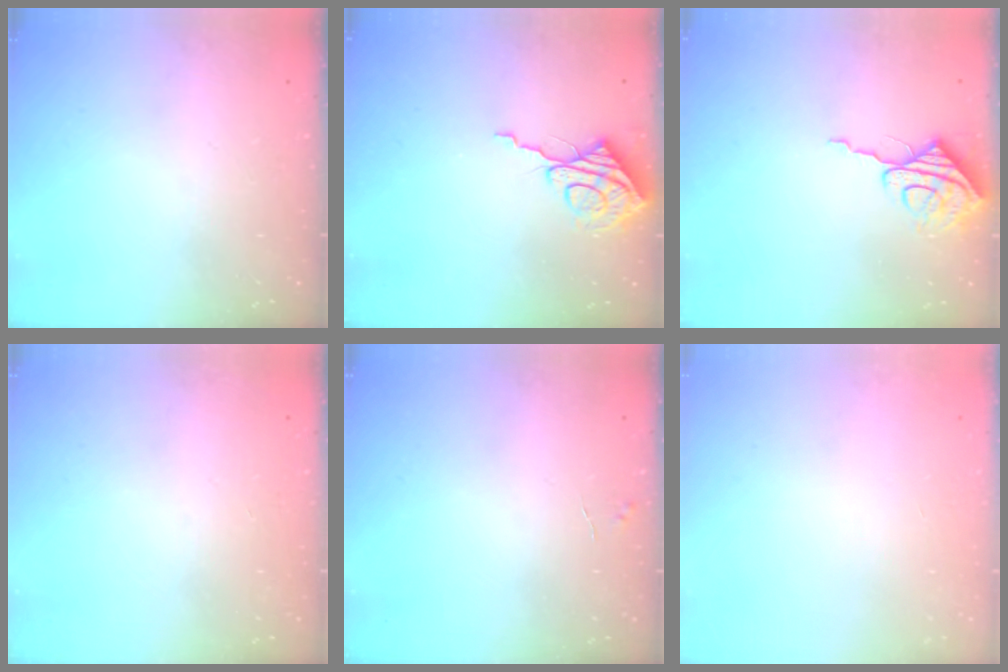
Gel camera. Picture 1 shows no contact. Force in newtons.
{"total": 10.1, "press": 10.0, "slide": 0.9}
{"total": 8.3, "press": 8.3, "slide": 0.5}
{"total": 0.0}
{"total": 2.8, "press": 2.8, "slide": 0.3}
{"total": 0.0}